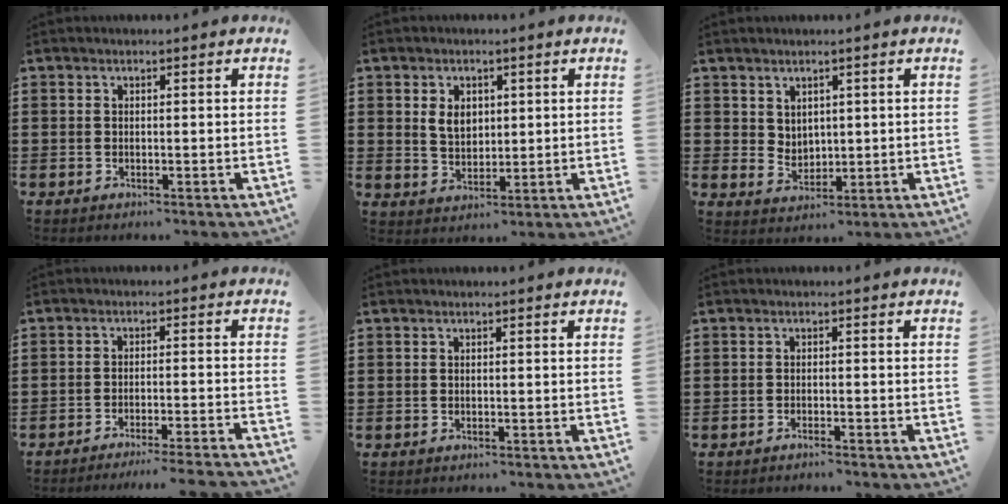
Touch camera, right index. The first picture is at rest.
{"total": 4.2, "force": [1.1, 3.1, 2.7], "torque": [-0.055, 0.009, 0.017]}
{"total": 3.3, "force": [2.4, 2.3, 0.3], "torque": [-0.016, 0.006, 0.046]}
{"total": 3.3, "force": [-3.1, -0.7, 0.9], "torque": [-0.016, -0.006, -0.063]}
{"total": 0.0}
{"total": 1.0, "force": [-1.0, -0.2, 0.2], "torque": [-0.006, -0.003, -0.020]}